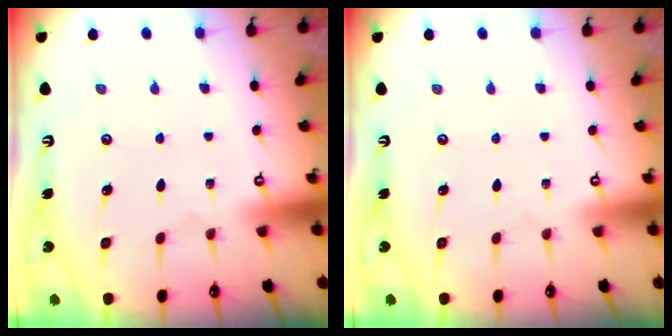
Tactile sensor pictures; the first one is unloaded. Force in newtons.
{"total": 0.0}